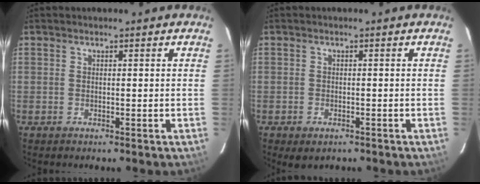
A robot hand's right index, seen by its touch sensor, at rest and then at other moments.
{"total": 2.4, "force": [-1.3, 1.7, 1.1], "torque": [-0.022, -0.006, -0.016]}